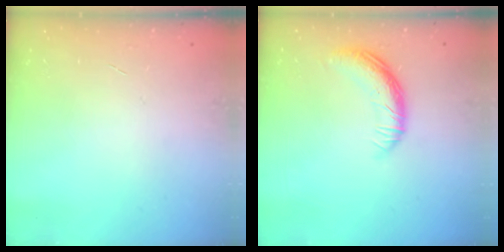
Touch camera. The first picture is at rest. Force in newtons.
{"total": 11.6, "press": 11.5, "slide": 0.9}